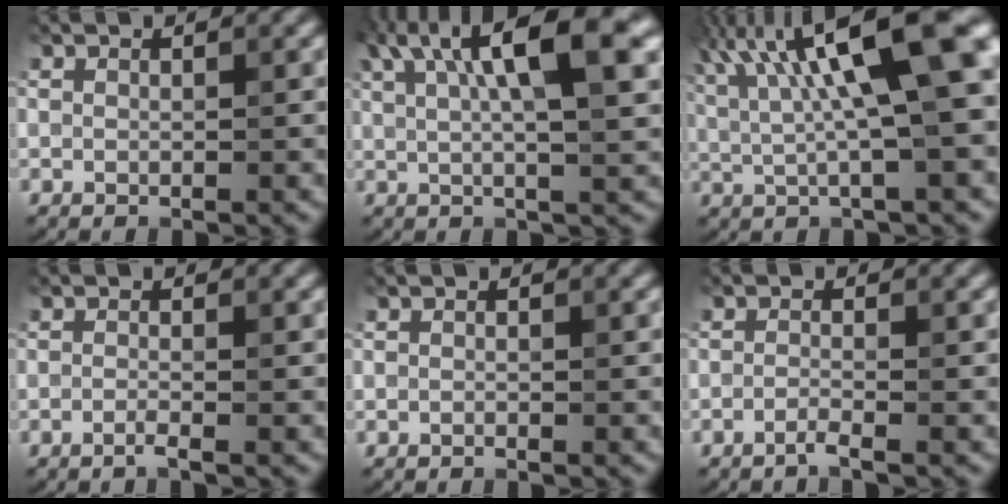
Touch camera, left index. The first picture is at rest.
{"total": 9.0, "force": [3.3, 2.0, 8.2], "torque": [-0.118, 0.020, 0.060]}
{"total": 12.5, "force": [3.2, 2.9, 11.7], "torque": [-0.196, 0.016, 0.064]}
{"total": 1.3, "force": [-1.2, 0.1, 0.6], "torque": [-0.003, -0.004, -0.018]}
{"total": 0.8, "force": [-0.8, -0.2, -0.2], "torque": [0.003, -0.001, -0.008]}
{"total": 1.6, "force": [-1.6, -0.1, 0.4], "torque": [-0.003, 0.000, -0.028]}